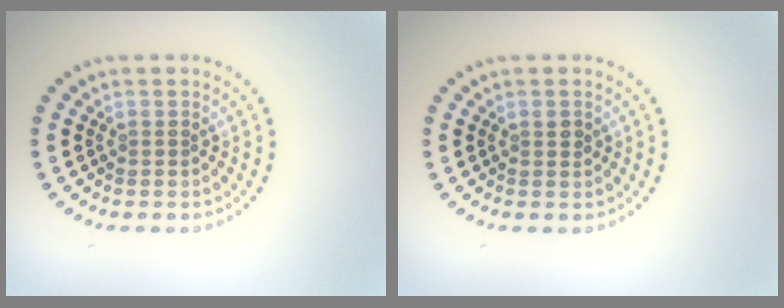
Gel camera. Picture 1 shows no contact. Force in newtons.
{"total": 0.8, "press": 0.7, "slide": 0.3}